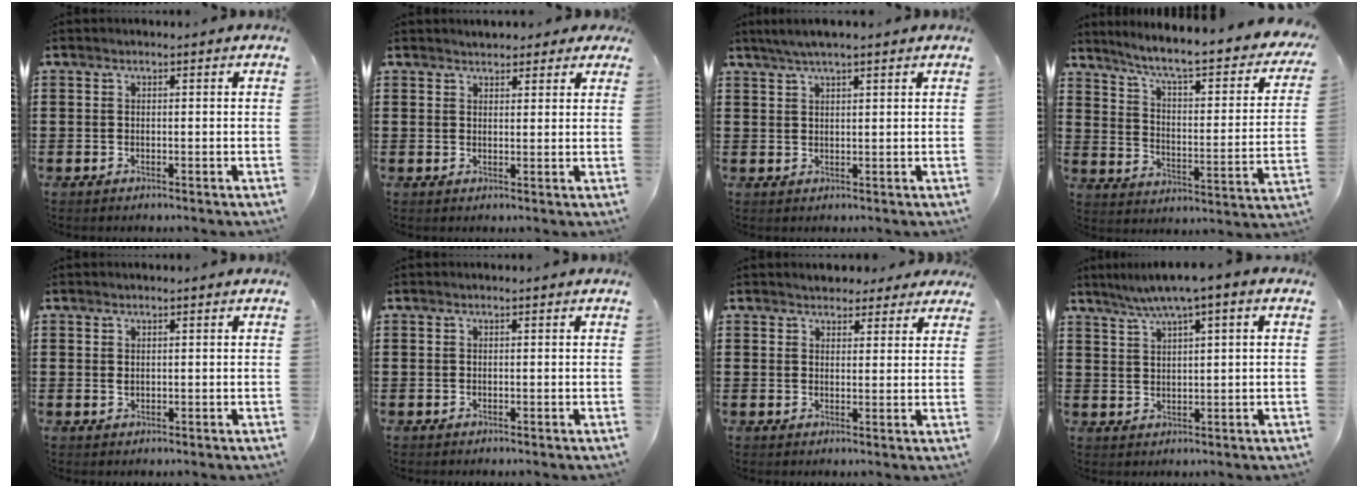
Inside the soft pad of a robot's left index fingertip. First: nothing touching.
{"total": 2.2, "force": [2.0, 0.8, 0.2], "torque": [-0.010, 0.005, 0.038]}
{"total": 2.9, "force": [2.1, 0.3, 1.9], "torque": [-0.040, 0.005, 0.038]}
{"total": 6.6, "force": [5.2, 0.0, 4.1], "torque": [-0.100, -0.043, 0.080]}
{"total": 0.6, "force": [0.2, 0.4, 0.3], "torque": [-0.009, 0.004, 0.004]}
{"total": 0.0}
{"total": 2.8, "force": [2.5, 1.2, 0.1], "torque": [-0.004, -0.001, 0.045]}
{"total": 3.8, "force": [2.2, 0.1, 3.1], "torque": [-0.062, -0.002, 0.036]}